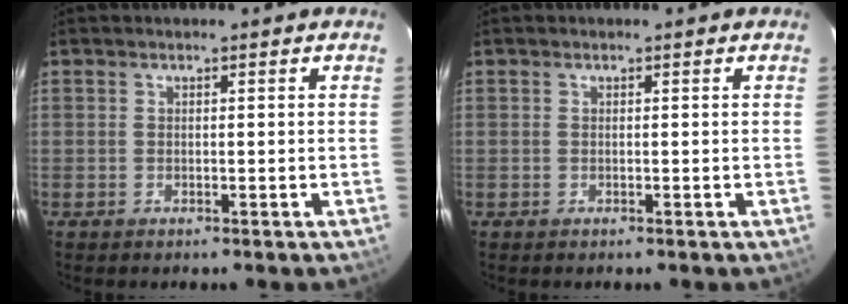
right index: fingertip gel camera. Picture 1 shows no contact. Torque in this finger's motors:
{"motor_torque": [-0.02, 0.00, 0.05, 0.00]}